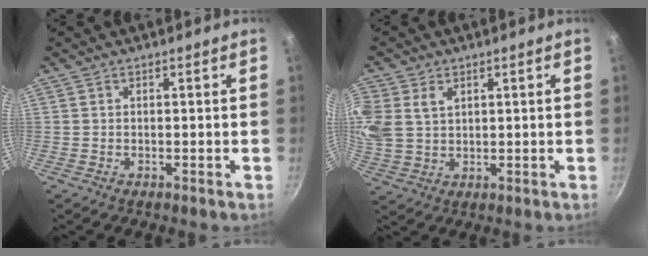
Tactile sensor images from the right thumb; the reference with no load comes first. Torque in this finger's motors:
{"motor_torque": [0.92, 0.98, 0.82, 0.50, 0.45]}